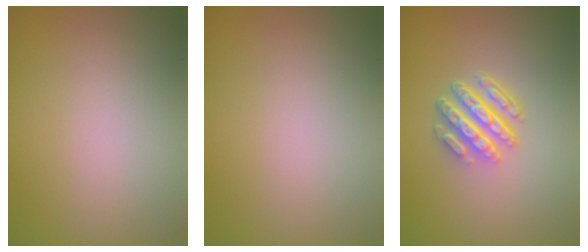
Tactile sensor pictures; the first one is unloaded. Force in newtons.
{"total": 0.0}
{"total": 4.8, "press": 3.6, "slide": 3.2}